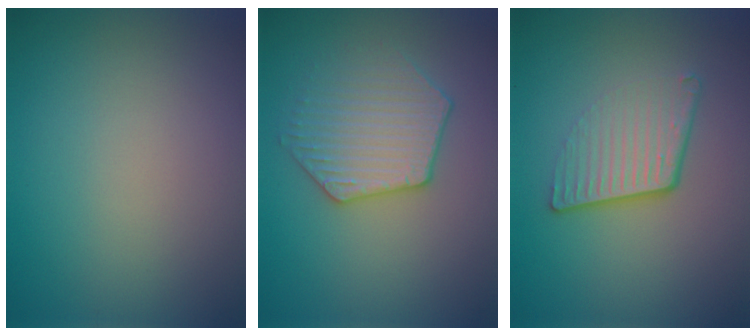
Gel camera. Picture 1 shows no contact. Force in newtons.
{"total": 3.6, "press": 3.5, "slide": 0.5}
{"total": 4.2, "press": 2.7, "slide": 3.2}